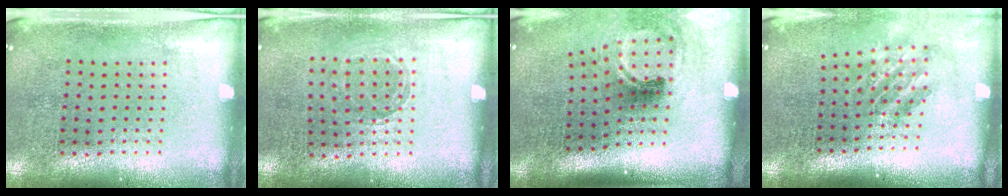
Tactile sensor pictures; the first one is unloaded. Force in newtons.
{"total": 0.9, "press": 0.8, "slide": 0.2}
{"total": 1.9, "press": 1.2, "slide": 1.5}
{"total": 1.8, "press": 1.2, "slide": 1.3}